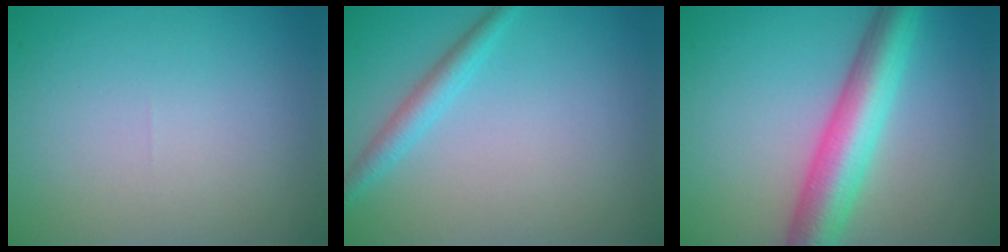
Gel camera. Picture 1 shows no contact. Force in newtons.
{"total": 2.1, "press": 2.1, "slide": 0.1}
{"total": 7.2, "press": 7.2, "slide": 0.2}